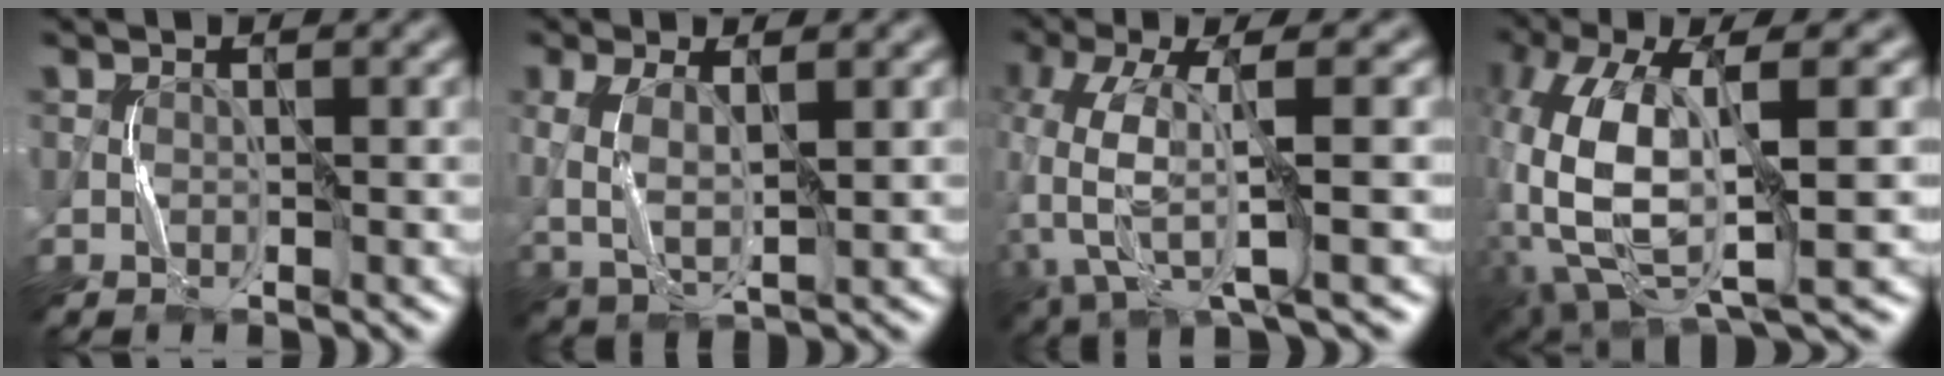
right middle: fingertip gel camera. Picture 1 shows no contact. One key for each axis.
{"total": 4.3, "fx": 0.4, "fy": 1.8, "fz": 3.9, "tx": -0.097, "ty": -0.002, "tz": 0.009}
{"total": 9.0, "fx": -1.6, "fy": 3.3, "fz": 8.2, "tx": -0.195, "ty": -0.003, "tz": -0.038}
{"total": 12.4, "fx": -0.2, "fy": 5.0, "fz": 11.3, "tx": -0.246, "ty": -0.004, "tz": 0.001}